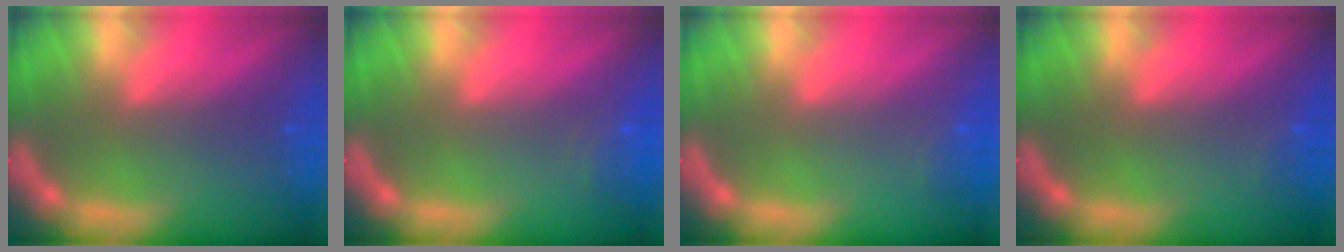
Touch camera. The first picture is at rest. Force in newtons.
{"total": 1.9}
{"total": 1.4}
{"total": 0.9}